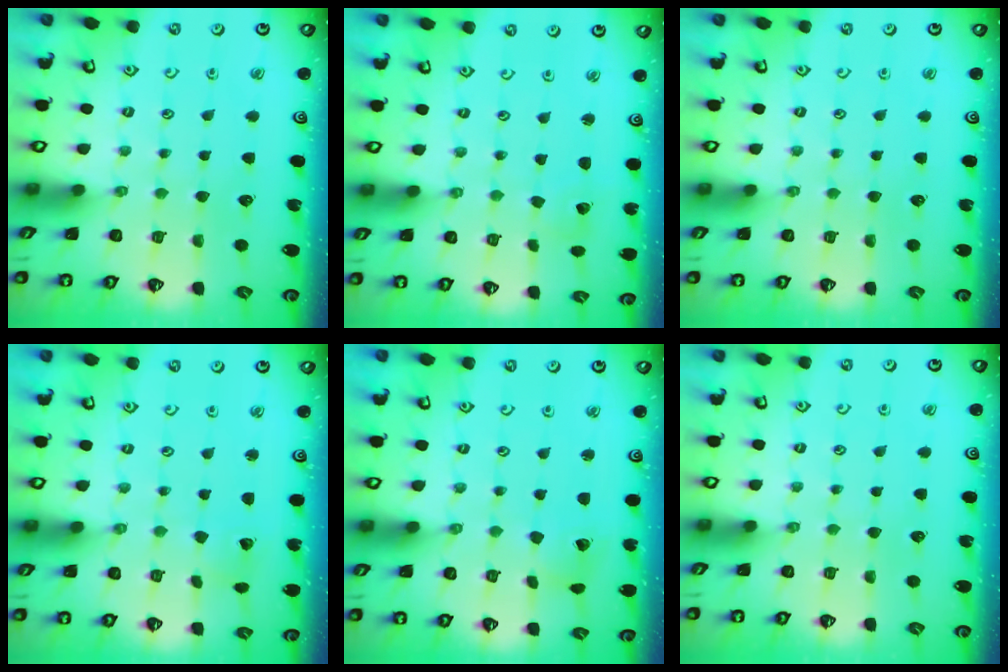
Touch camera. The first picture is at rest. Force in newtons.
{"total": 1.6, "press": 1.6, "slide": 0.2}
{"total": 0.0}
{"total": 3.8, "press": 3.8, "slide": 0.4}
{"total": 4.7, "press": 4.7, "slide": 0.6}
{"total": 0.0}